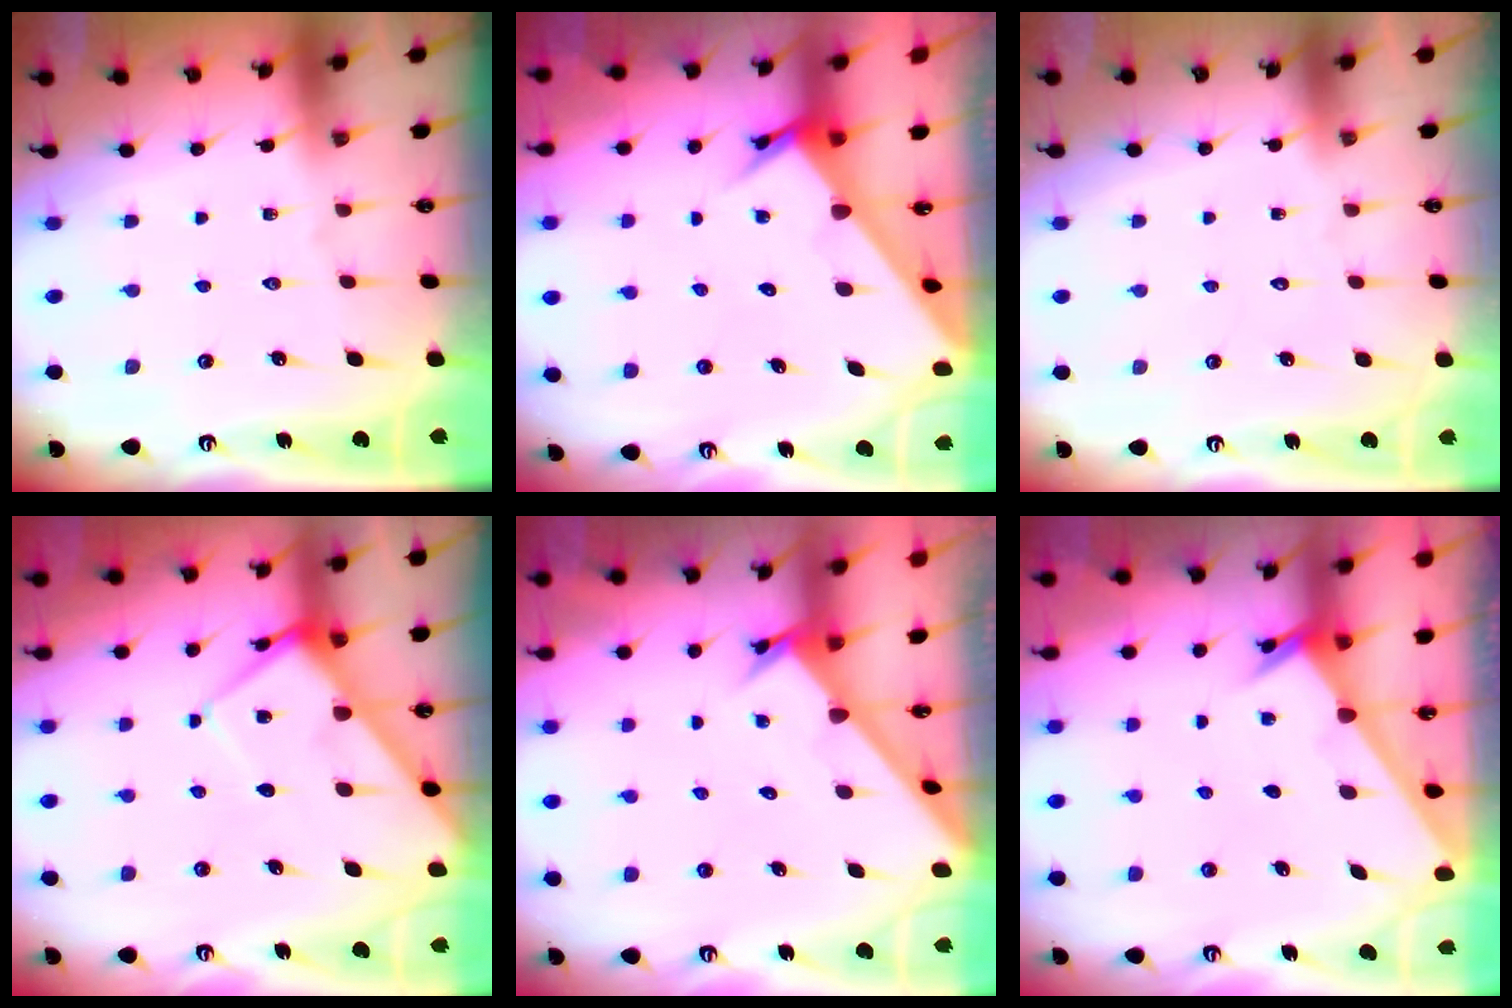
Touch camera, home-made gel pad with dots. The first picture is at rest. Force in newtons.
{"total": 3.3, "press": 3.3, "slide": 0.2}
{"total": 1.7, "press": 1.7, "slide": 0.1}
{"total": 7.9, "press": 7.9, "slide": 0.8}
{"total": 2.6, "press": 2.6, "slide": 0.3}
{"total": 2.4, "press": 2.4, "slide": 0.2}